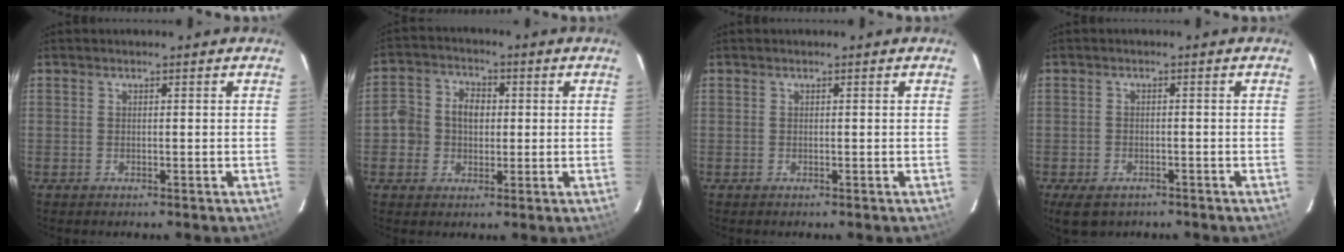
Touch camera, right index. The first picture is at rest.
{"total": 6.7, "force": [-0.4, 6.0, 3.0], "torque": [-0.063, 0.021, -0.010]}
{"total": 0.0}
{"total": 5.3, "force": [-3.6, 3.1, 2.5], "torque": [-0.061, -0.011, -0.054]}